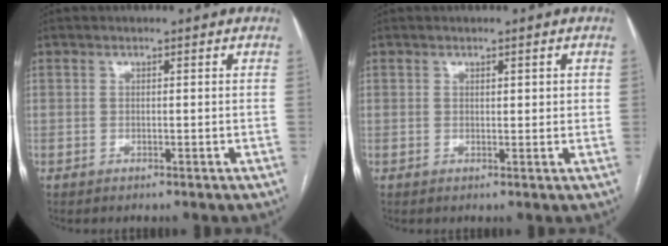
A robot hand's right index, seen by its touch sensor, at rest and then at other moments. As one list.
[{"total": 1.7, "force": [0.7, 0.7, 1.4], "torque": [-0.018, 0.000, 0.008]}]